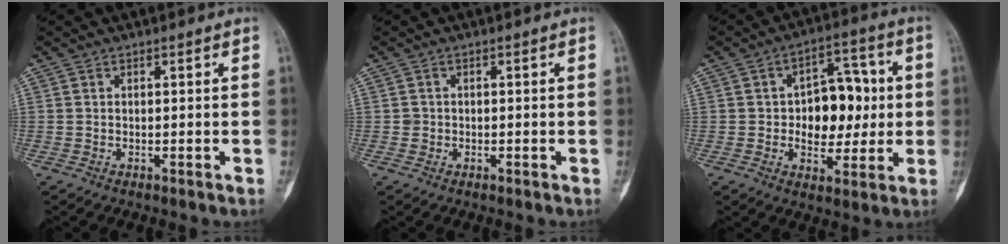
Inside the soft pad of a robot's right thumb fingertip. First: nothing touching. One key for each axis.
{"total": 1.1, "fx": -0.1, "fy": 1.0, "fz": 0.1, "tx": 0.004, "ty": 0.005, "tz": -0.002}
{"total": 12.7, "fx": 0.4, "fy": 8.4, "fz": 9.5, "tx": -0.082, "ty": 0.019, "tz": 0.010}